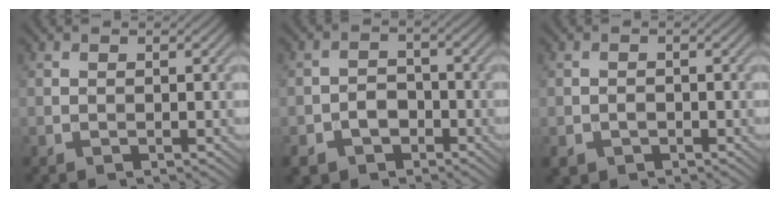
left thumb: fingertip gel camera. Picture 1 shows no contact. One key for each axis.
{"total": 4.8, "fx": -2.8, "fy": 3.4, "fz": 2.0, "tx": -0.024, "ty": -0.001, "tz": -0.059}
{"total": 1.8, "fx": -0.9, "fy": 1.4, "fz": 0.8, "tx": -0.015, "ty": -0.005, "tz": -0.017}